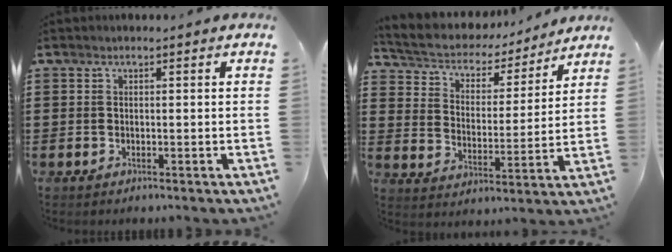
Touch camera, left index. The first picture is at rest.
{"total": 5.0, "force": [4.7, 1.6, 0.8], "torque": [-0.044, -0.033, 0.075]}